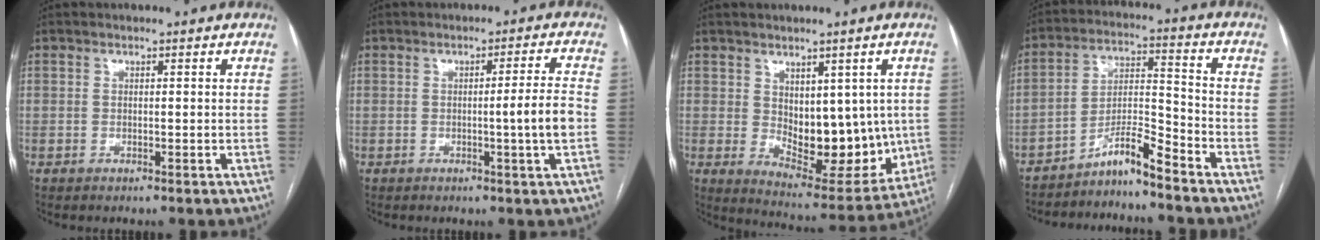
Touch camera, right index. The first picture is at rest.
{"total": 5.2, "force": [-1.0, -1.2, 4.9], "torque": [-0.068, -0.002, -0.016]}
{"total": 13.5, "force": [0.4, 7.1, 11.5], "torque": [-0.145, -0.011, 0.031]}
{"total": 6.9, "force": [-6.0, -0.2, 3.5], "torque": [-0.065, 0.005, -0.106]}